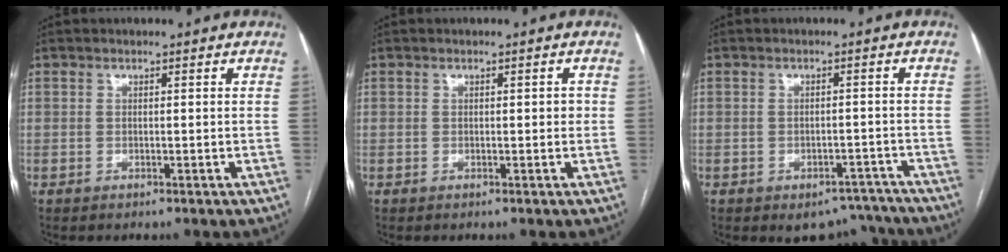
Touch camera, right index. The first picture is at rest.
{"total": 1.1, "force": [0.0, 0.5, 1.0], "torque": [-0.011, 0.004, 0.001]}
{"total": 6.5, "force": [-5.6, 3.3, 0.9], "torque": [0.017, 0.024, -0.066]}